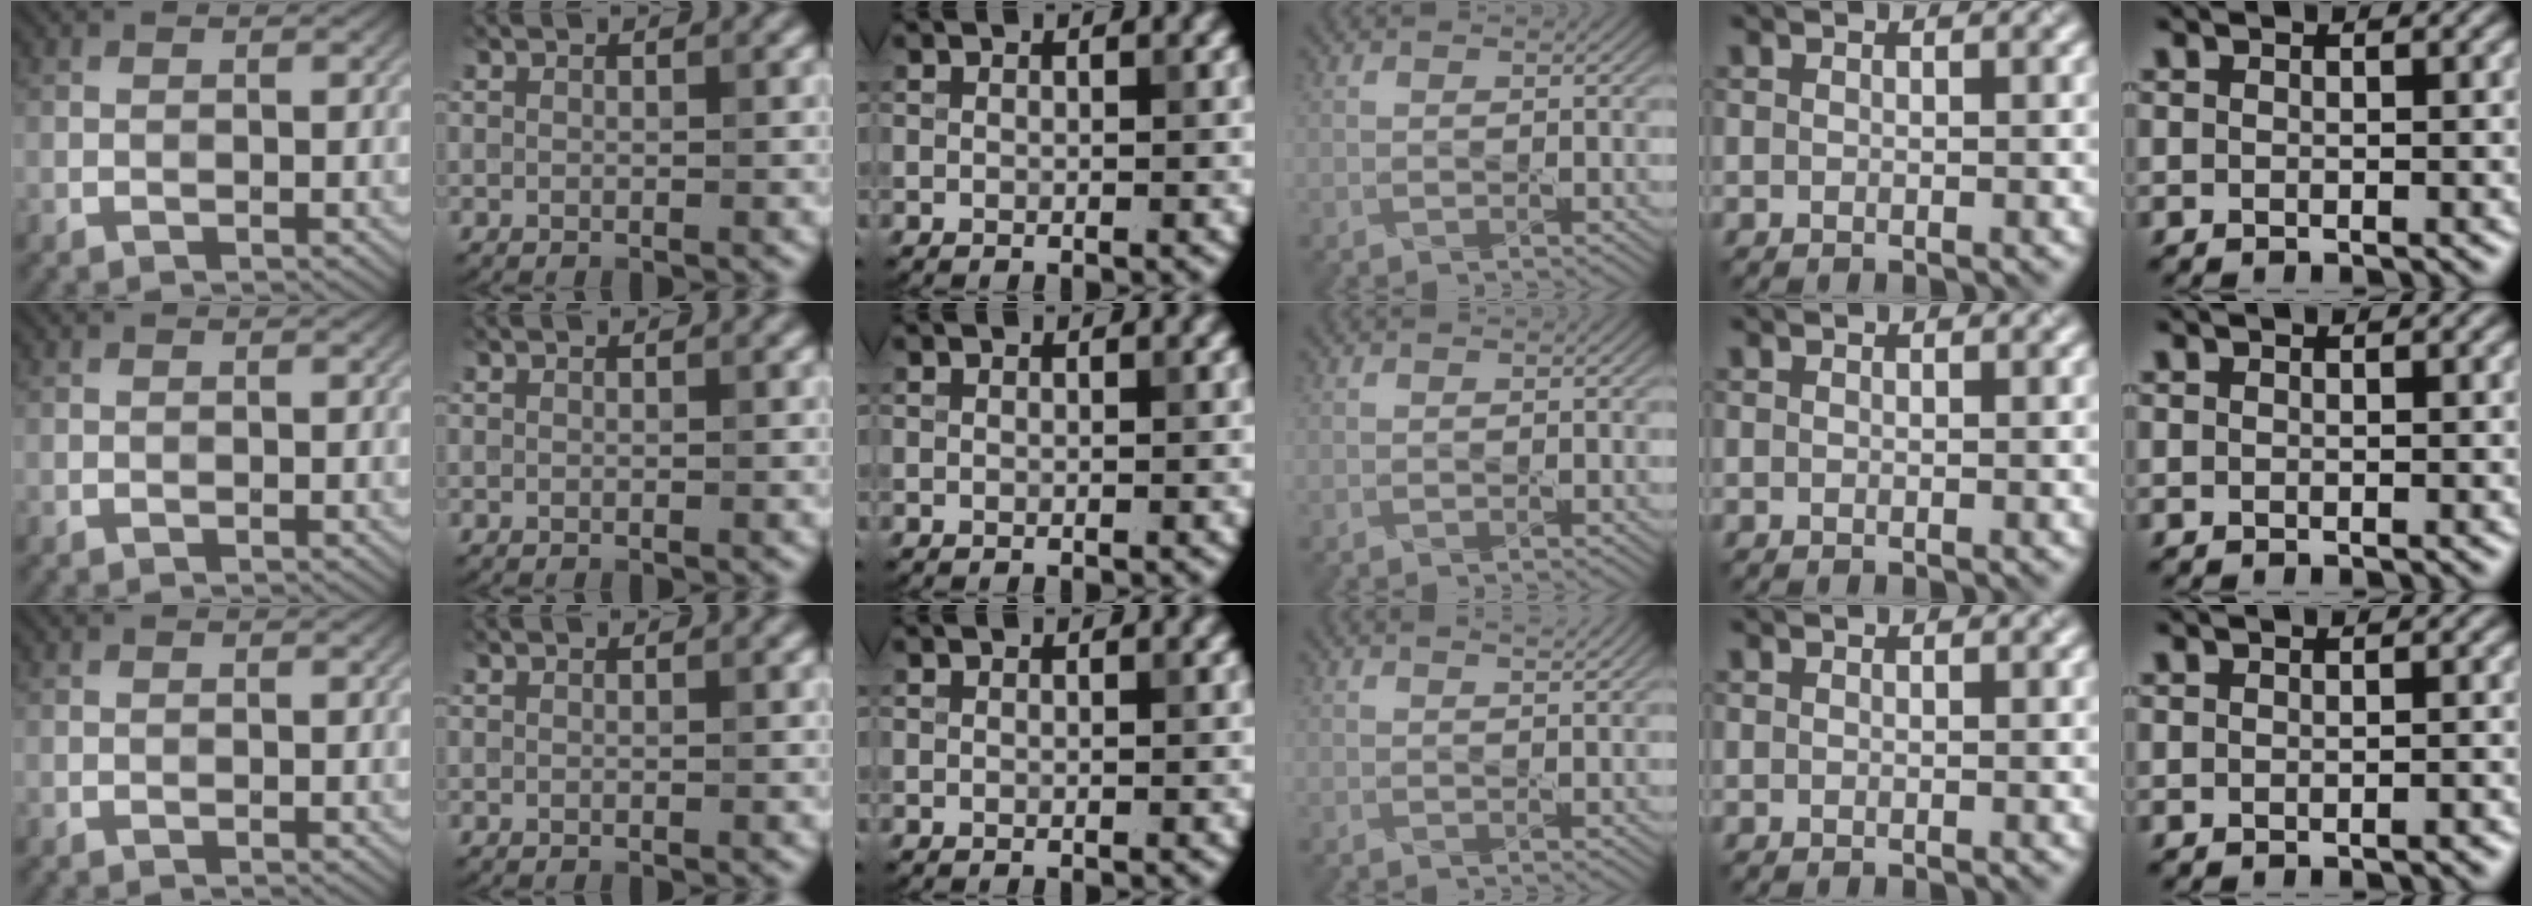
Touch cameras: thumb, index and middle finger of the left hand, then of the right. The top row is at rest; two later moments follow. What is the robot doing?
{"motion": "pour", "object": "sugar"}